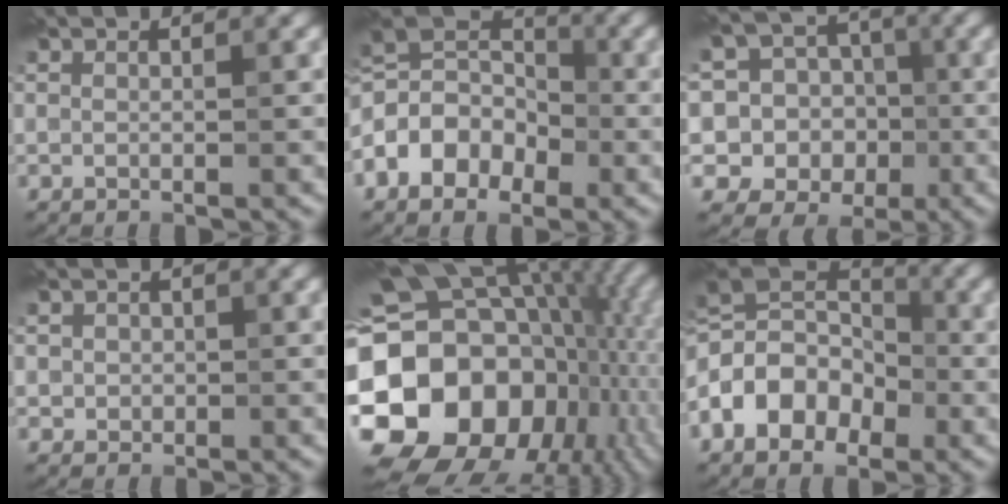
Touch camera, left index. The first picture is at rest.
{"total": 6.4, "force": [-2.4, 4.6, 3.8], "torque": [-0.072, 0.013, -0.067]}
{"total": 11.9, "force": [-0.8, 11.2, 3.8], "torque": [-0.104, 0.036, -0.037]}
{"total": 1.3, "force": [0.0, 1.2, 0.4], "torque": [-0.004, -0.005, 0.001]}
{"total": 21.1, "force": [-1.4, 16.9, 12.5], "torque": [-0.235, -0.015, -0.033]}
{"total": 7.6, "force": [-2.8, 5.4, 4.6], "torque": [-0.084, 0.013, -0.073]}